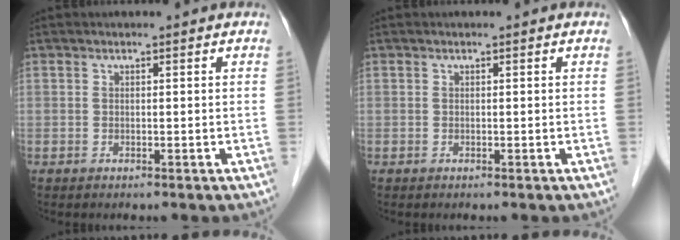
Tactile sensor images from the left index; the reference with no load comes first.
{"total": 0.0}